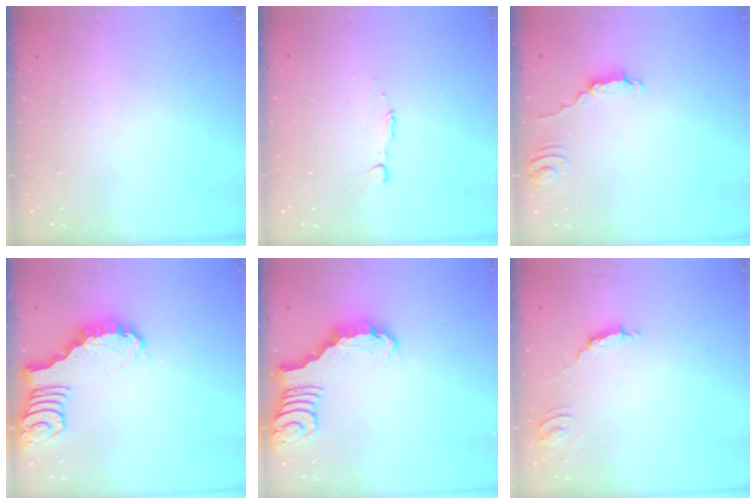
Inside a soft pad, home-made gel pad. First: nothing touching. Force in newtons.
{"total": 2.7, "press": 2.7, "slide": 0.2}
{"total": 2.6, "press": 2.6, "slide": 0.2}
{"total": 2.5, "press": 2.5, "slide": 0.2}
{"total": 2.8, "press": 2.8, "slide": 0.4}
{"total": 4.3, "press": 4.3, "slide": 0.5}